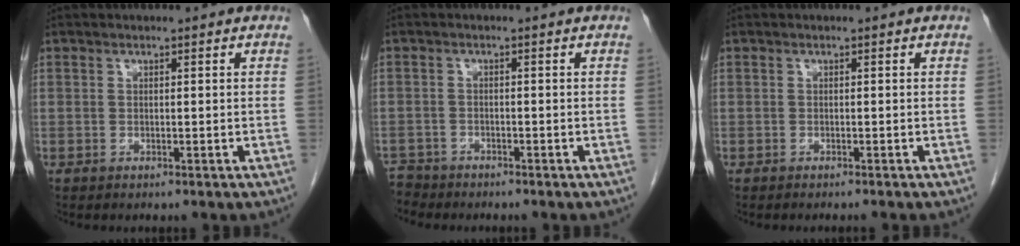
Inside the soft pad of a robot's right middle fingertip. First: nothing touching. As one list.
[{"total": 2.2, "force": [-2.1, 0.5, -0.3], "torque": [0.003, -0.005, -0.041]}, {"total": 2.1, "force": [-1.9, -0.3, 1.0], "torque": [-0.012, 0.004, -0.023]}]